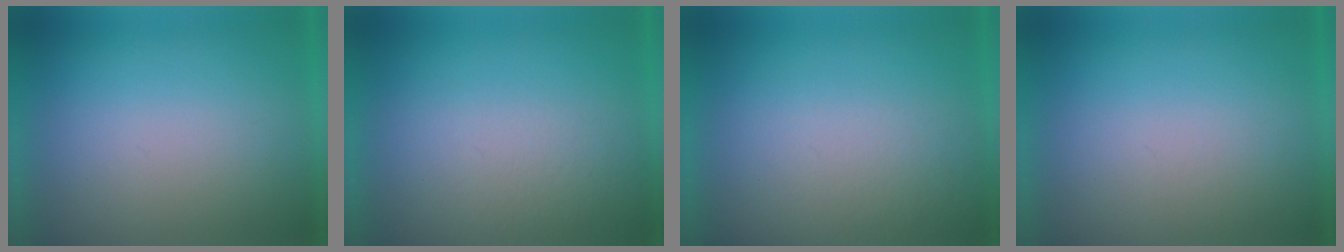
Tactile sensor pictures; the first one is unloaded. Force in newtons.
{"total": 4.8}
{"total": 4.4}
{"total": 1.1}